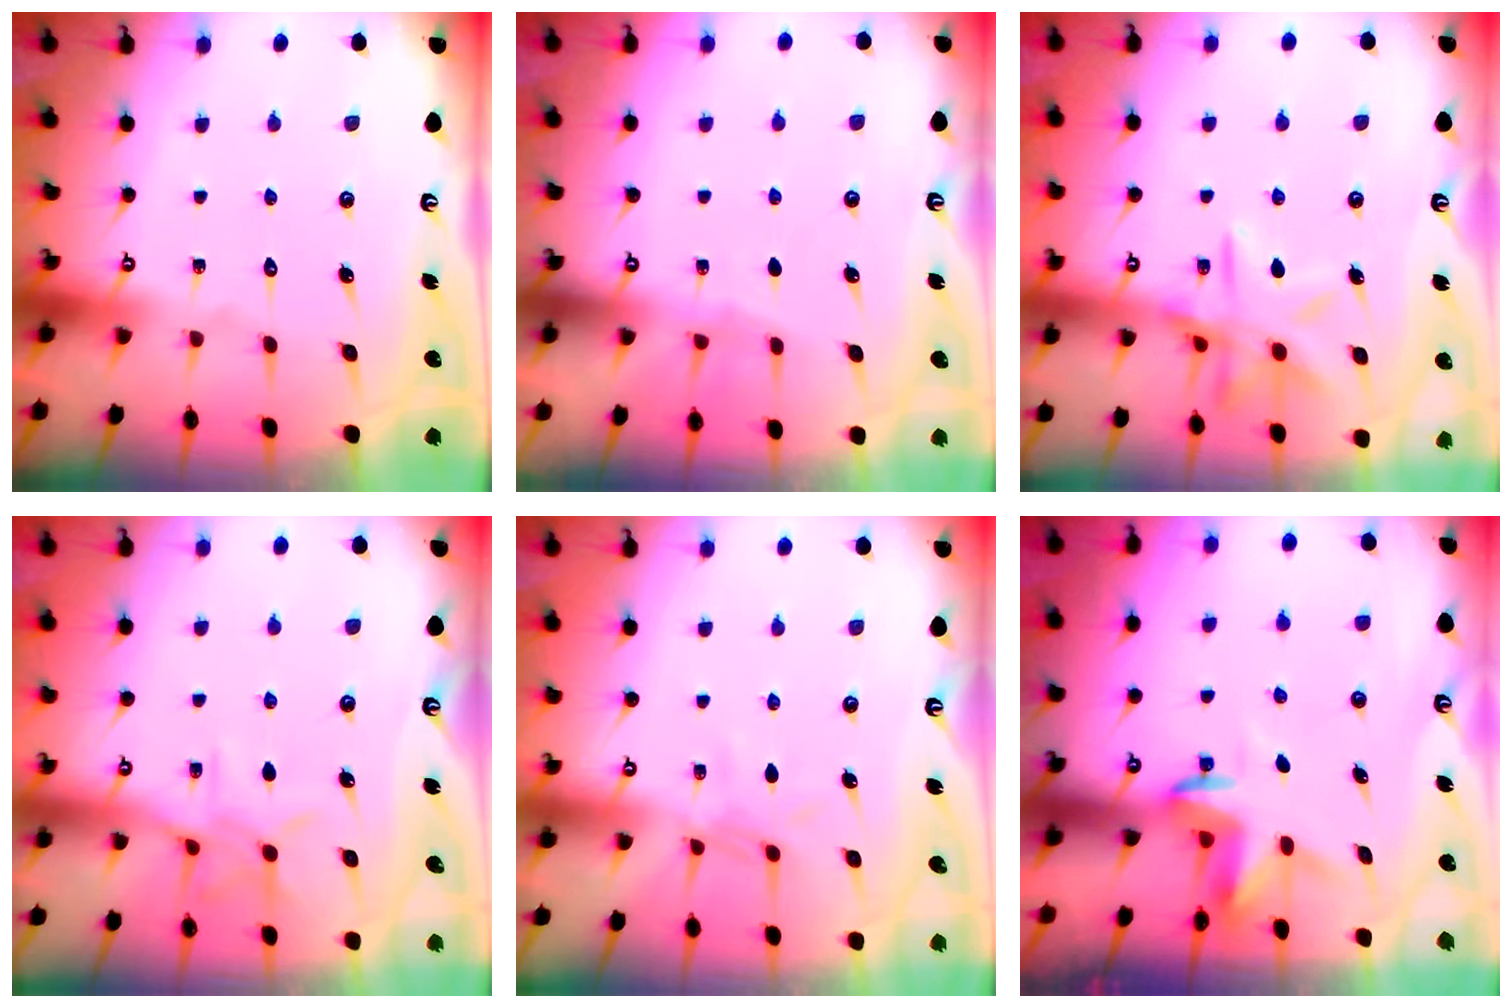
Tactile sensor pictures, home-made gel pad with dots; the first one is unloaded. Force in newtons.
{"total": 4.3, "press": 4.3, "slide": 0.4}
{"total": 13.6, "press": 13.6, "slide": 0.8}
{"total": 8.9, "press": 8.9, "slide": 0.6}
{"total": 5.0, "press": 5.0, "slide": 0.5}
{"total": 3.4, "press": 3.4, "slide": 0.2}